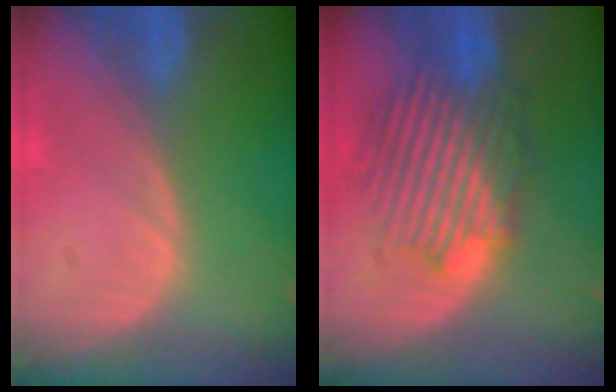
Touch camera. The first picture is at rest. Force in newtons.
{"total": 8.6, "press": 8.5, "slide": 1.6}